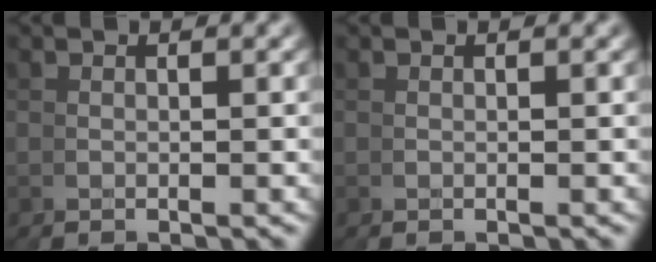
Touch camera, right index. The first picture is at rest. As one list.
[{"total": 0.0}]